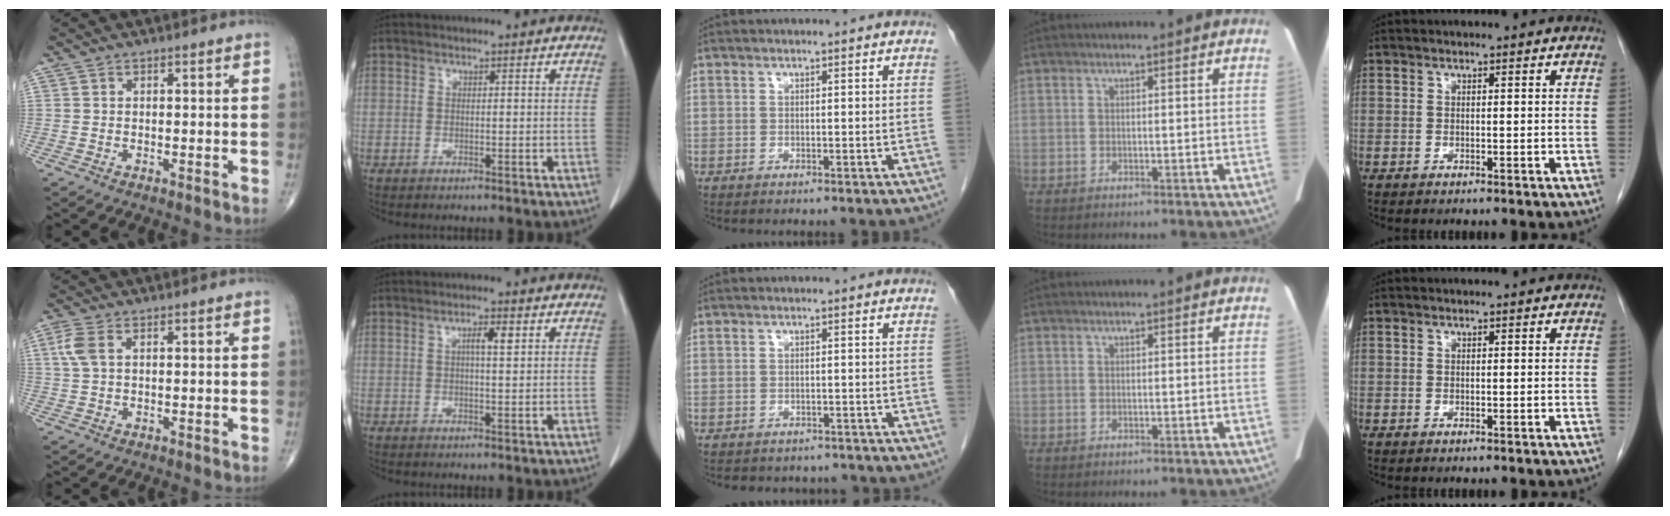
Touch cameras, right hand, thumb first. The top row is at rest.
{"thumb": {"total": 3.8, "force": [1.3, 2.0, 3.0], "torque": [-0.084, 0.015, 0.028]}, "index": {"total": 2.6, "force": [0.8, 0.4, 2.5], "torque": [-0.045, 0.002, 0.013]}, "middle": {"total": 6.0, "force": [-5.3, 2.6, 0.8], "torque": [-0.010, 0.008, -0.058]}}